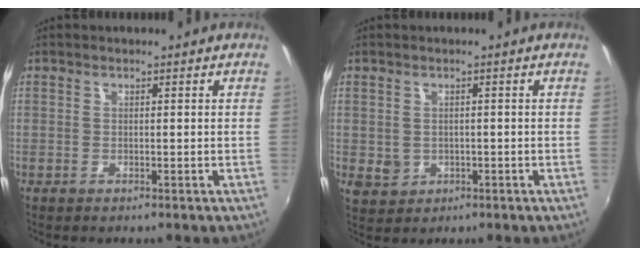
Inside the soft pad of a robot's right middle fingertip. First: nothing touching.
{"total": 3.5, "force": [-0.3, 3.2, 1.4], "torque": [-0.025, -0.001, 0.001]}